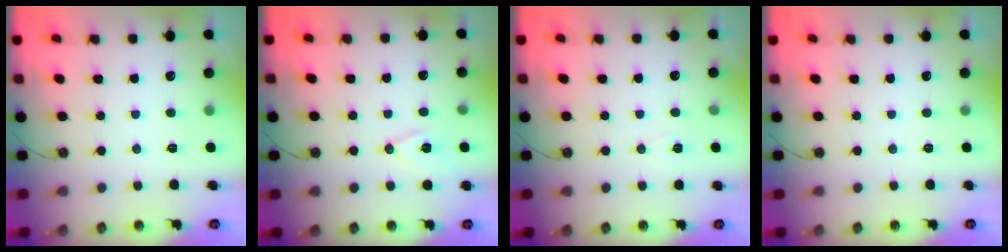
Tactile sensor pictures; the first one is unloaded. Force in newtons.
{"total": 8.5, "press": 7.8, "slide": 3.5}
{"total": 6.1, "press": 4.0, "slide": 4.6}
{"total": 0.0}